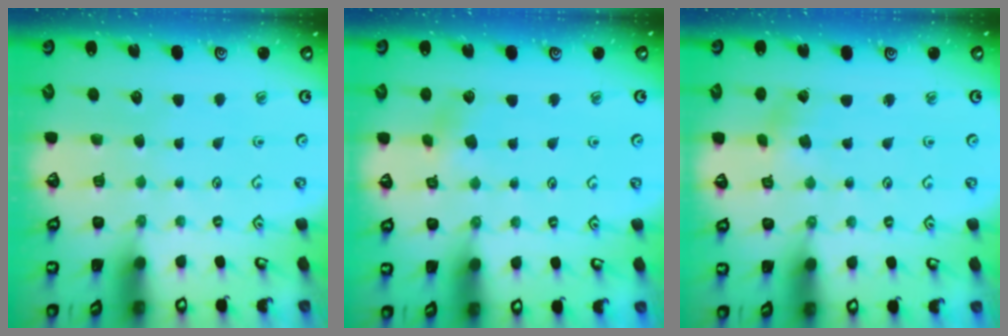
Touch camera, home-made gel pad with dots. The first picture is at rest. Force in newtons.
{"total": 3.1, "press": 3.0, "slide": 0.5}
{"total": 1.2, "press": 1.2, "slide": 0.1}